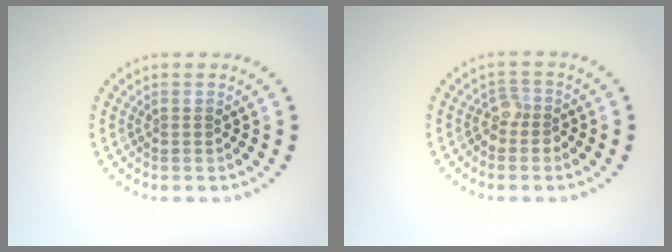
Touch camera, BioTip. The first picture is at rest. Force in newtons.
{"total": 1.6, "press": 1.3, "slide": 0.9}